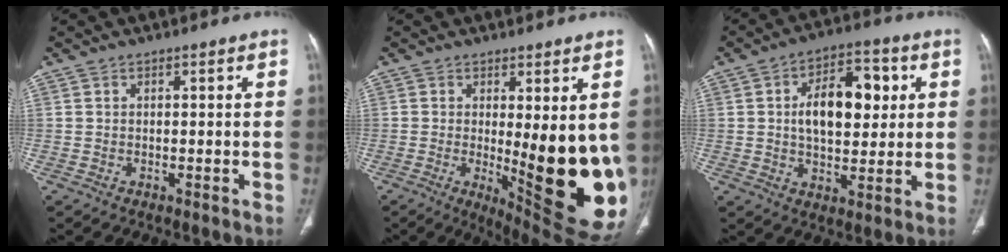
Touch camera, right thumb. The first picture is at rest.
{"total": 16.9, "force": [-1.2, 5.0, 16.1], "torque": [-0.194, -0.036, 0.006]}
{"total": 14.0, "force": [2.5, 8.0, 11.2], "torque": [-0.142, 0.009, 0.038]}